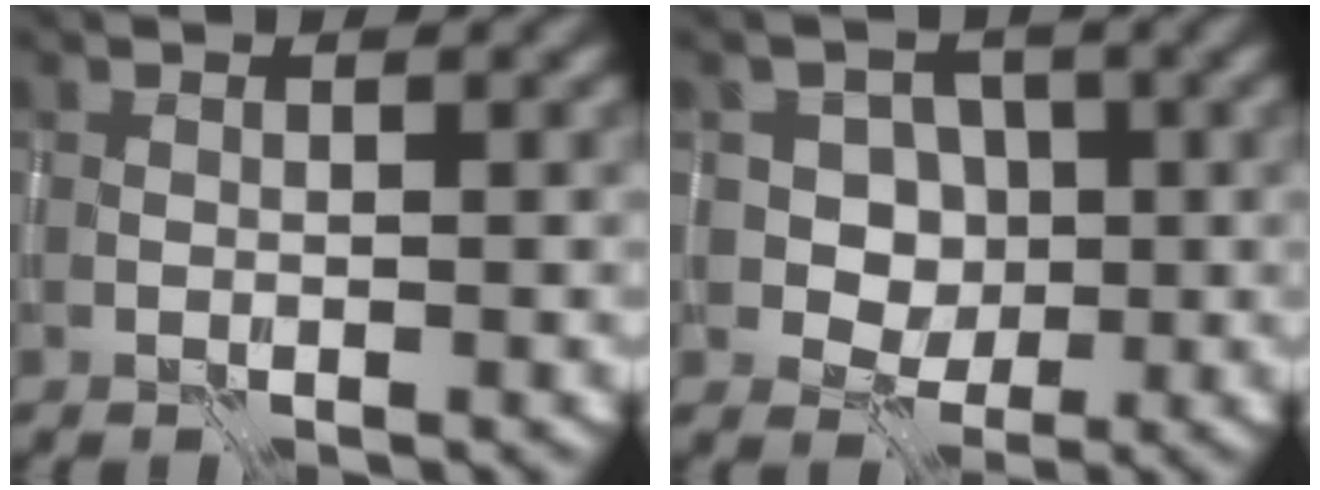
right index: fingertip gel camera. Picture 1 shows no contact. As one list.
[{"total": 3.7, "force": [0.4, 3.3, 1.6], "torque": [-0.009, -0.004, 0.000]}]